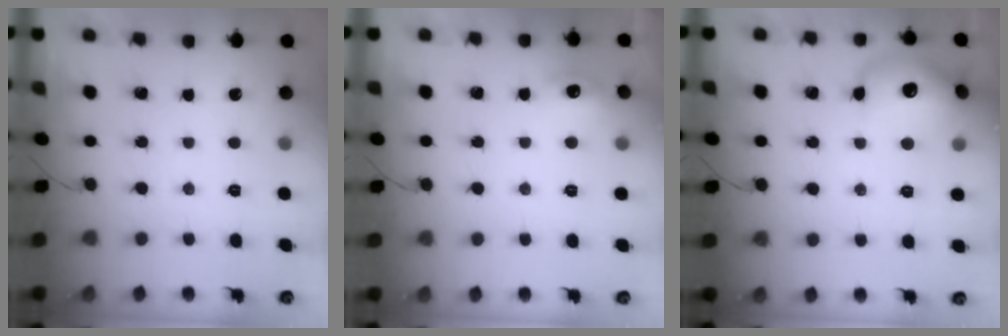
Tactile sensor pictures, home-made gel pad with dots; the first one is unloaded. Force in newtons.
{"total": 6.9, "press": 6.9, "slide": 1.0}
{"total": 15.7, "press": 15.6, "slide": 1.1}